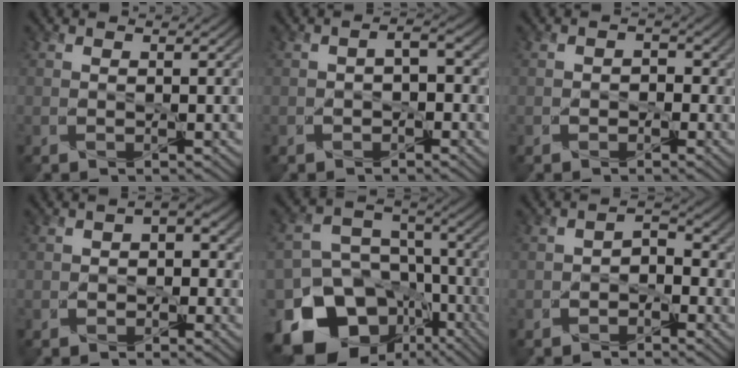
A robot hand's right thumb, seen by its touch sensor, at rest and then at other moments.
{"total": 2.7, "force": [-1.2, 1.8, 1.6], "torque": [-0.022, -0.002, -0.015]}
{"total": 2.5, "force": [-0.8, 2.2, 0.8], "torque": [-0.007, 0.005, -0.016]}
{"total": 3.0, "force": [-0.6, 2.6, 1.6], "torque": [-0.014, 0.005, -0.009]}
{"total": 19.3, "force": [-9.6, 14.6, 8.0], "torque": [-0.185, -0.045, -0.139]}
{"total": 2.7, "force": [-1.6, 1.7, 1.2], "torque": [-0.018, 0.003, -0.029]}